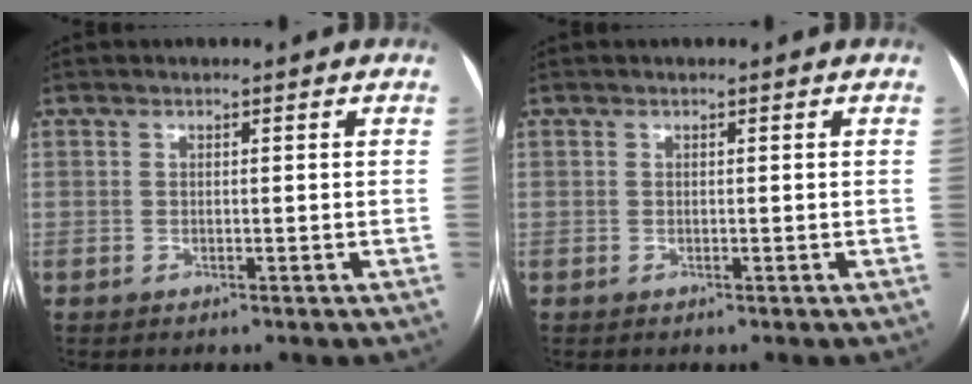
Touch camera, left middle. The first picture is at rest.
{"total": 0.0}